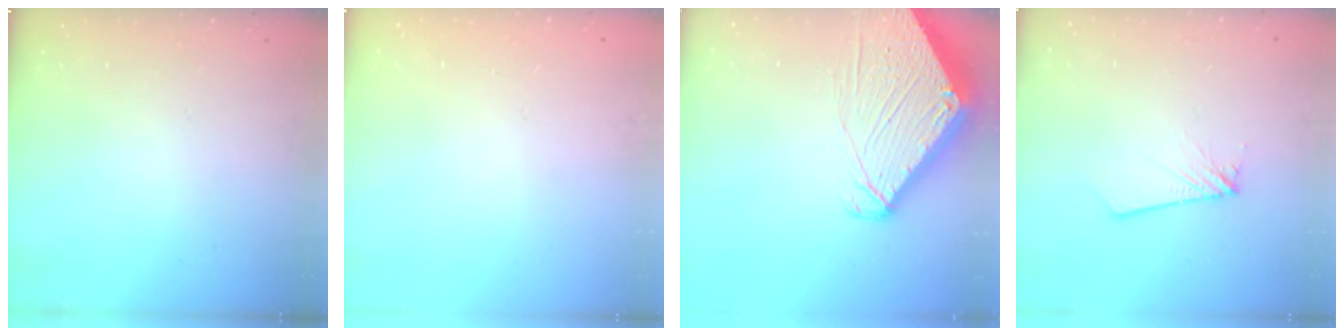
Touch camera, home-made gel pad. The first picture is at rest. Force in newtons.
{"total": 0.0}
{"total": 6.9, "press": 6.9, "slide": 0.6}
{"total": 1.8, "press": 1.8, "slide": 0.2}